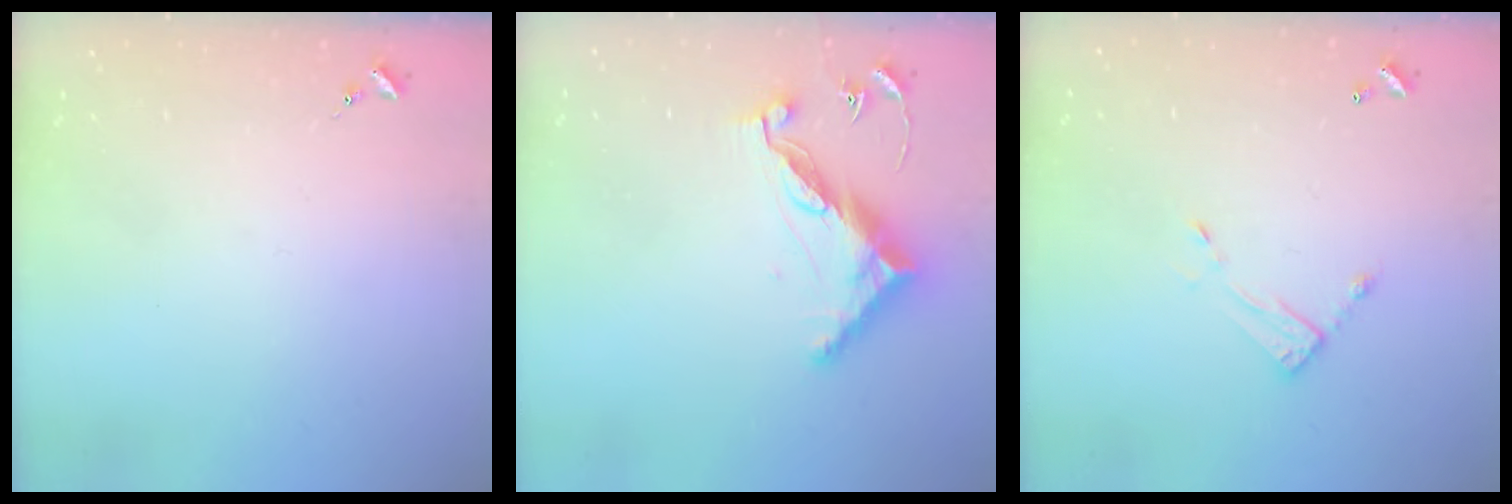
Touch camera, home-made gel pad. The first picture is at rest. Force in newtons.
{"total": 12.1, "press": 12.0, "slide": 0.4}
{"total": 7.2, "press": 7.2, "slide": 0.3}